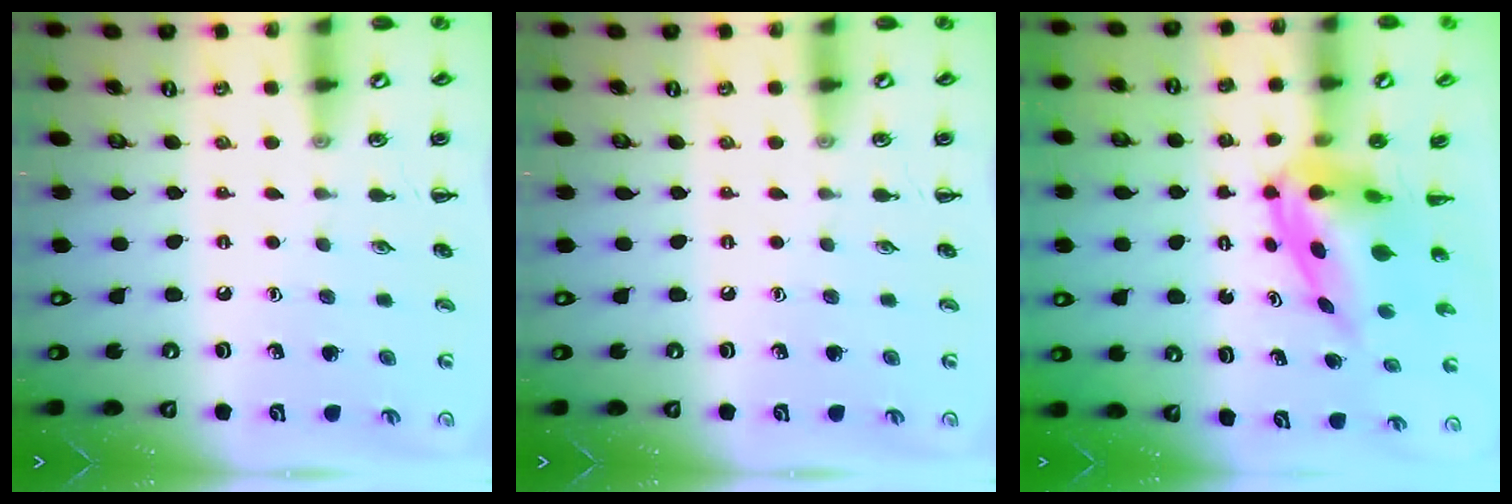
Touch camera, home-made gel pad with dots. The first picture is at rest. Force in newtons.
{"total": 0.0}
{"total": 5.9, "press": 5.5, "slide": 1.9}